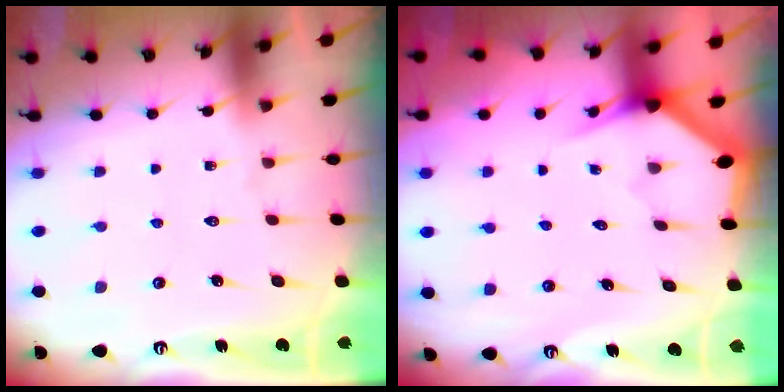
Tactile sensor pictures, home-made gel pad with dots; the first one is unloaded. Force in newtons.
{"total": 3.2, "press": 3.2, "slide": 0.1}